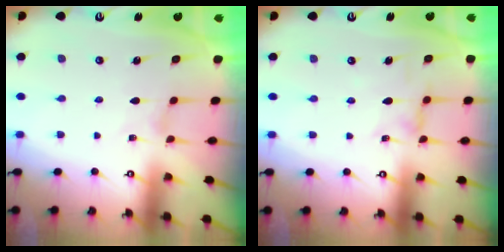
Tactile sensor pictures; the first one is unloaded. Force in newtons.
{"total": 0.9, "press": 0.8, "slide": 0.3}